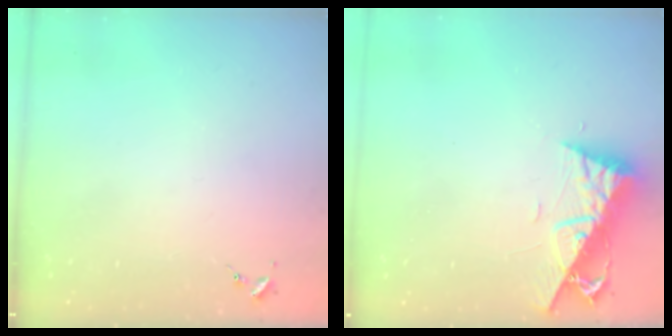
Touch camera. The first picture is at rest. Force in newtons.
{"total": 9.4, "press": 9.3, "slide": 1.3}